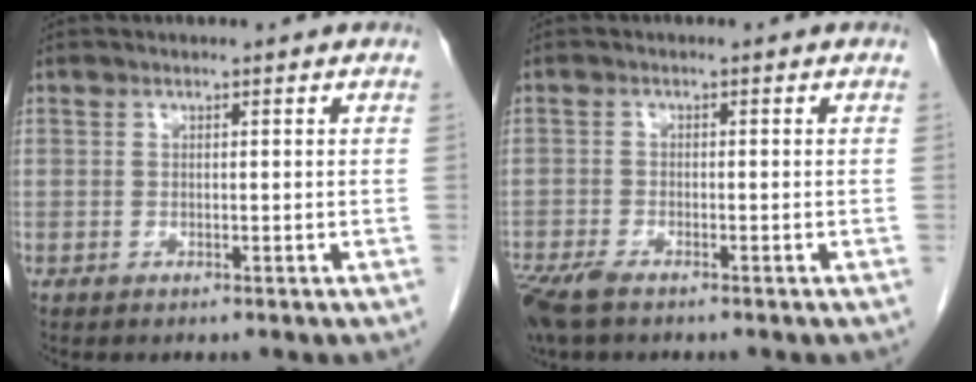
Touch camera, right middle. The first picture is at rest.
{"total": 5.3, "force": [-3.9, 1.6, 3.2], "torque": [-0.067, -0.014, -0.070]}